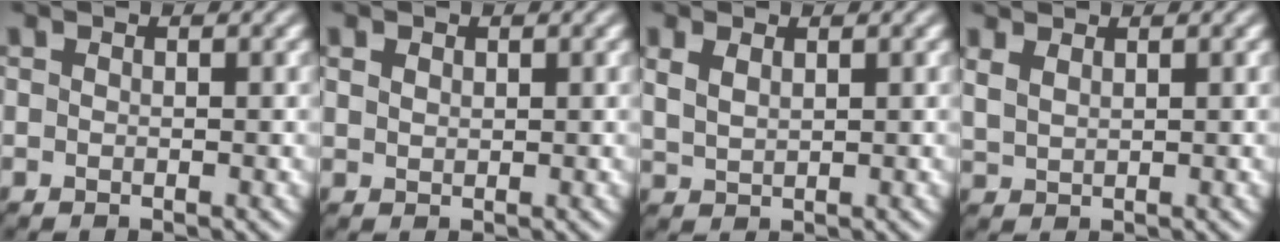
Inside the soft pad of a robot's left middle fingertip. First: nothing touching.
{"total": 0.9, "force": [0.6, 0.6, 0.4], "torque": [-0.010, -0.001, 0.014]}
{"total": 1.8, "force": [1.1, 0.8, 1.1], "torque": [-0.029, -0.002, 0.028]}
{"total": 1.9, "force": [1.5, 0.6, 0.8], "torque": [-0.020, 0.003, 0.036]}